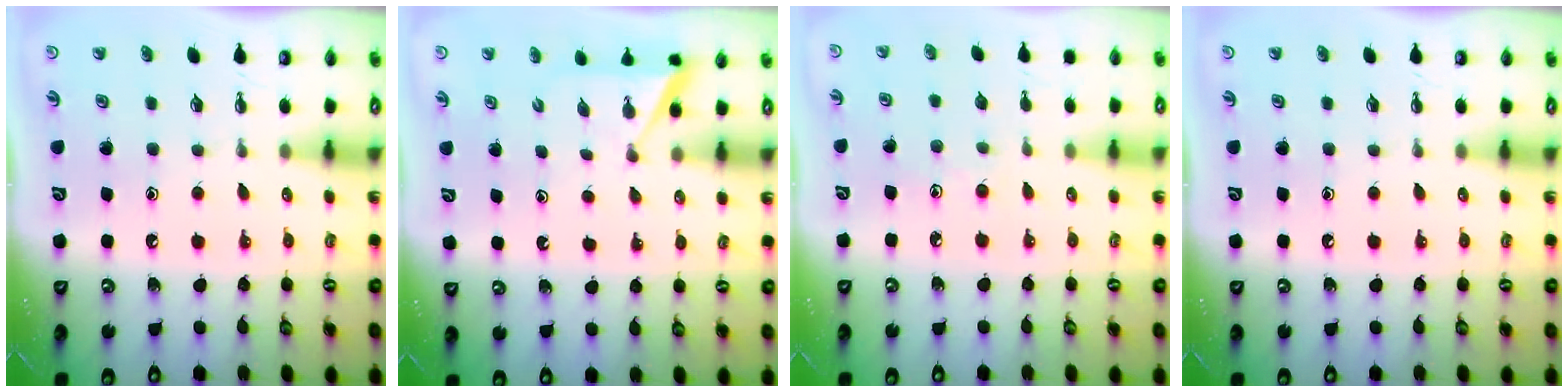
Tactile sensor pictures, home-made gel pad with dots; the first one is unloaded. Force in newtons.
{"total": 2.0, "press": 2.0, "slide": 0.3}
{"total": 5.8, "press": 5.8, "slide": 0.5}
{"total": 0.0}